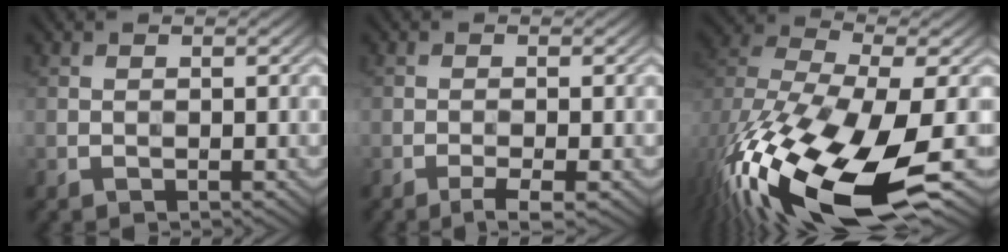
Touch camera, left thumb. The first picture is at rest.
{"total": 2.2, "force": [-1.4, 0.2, 1.7], "torque": [-0.030, 0.003, -0.028]}
{"total": 19.0, "force": [-7.9, 8.7, 14.9], "torque": [-0.337, -0.073, -0.122]}